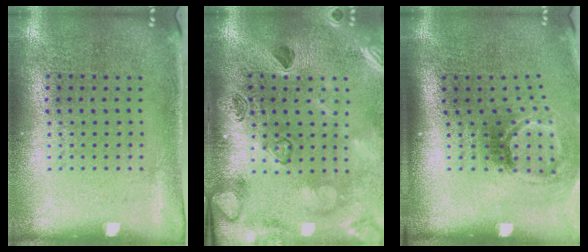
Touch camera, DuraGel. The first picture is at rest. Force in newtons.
{"total": 2.5, "press": 2.4, "slide": 0.8}
{"total": 2.1, "press": 1.3, "slide": 1.6}